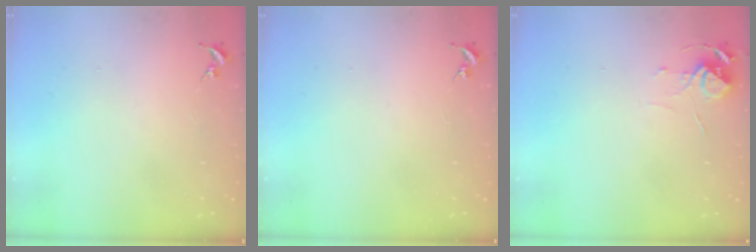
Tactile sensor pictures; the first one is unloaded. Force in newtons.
{"total": 0.0}
{"total": 6.1, "press": 6.1, "slide": 0.4}